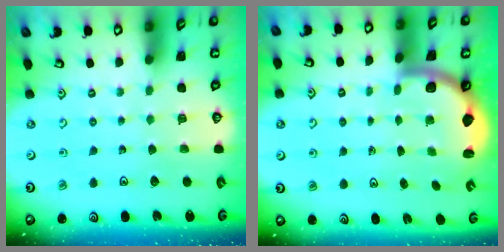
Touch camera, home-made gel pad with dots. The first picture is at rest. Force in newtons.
{"total": 2.0, "press": 1.9, "slide": 0.5}